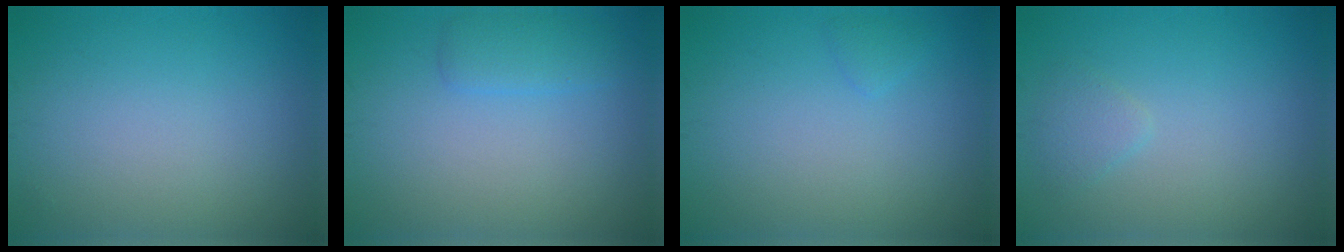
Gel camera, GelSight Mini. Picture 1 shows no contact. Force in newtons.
{"total": 1.8, "press": 1.8, "slide": 0.2}
{"total": 0.7, "press": 0.7, "slide": 0.0}
{"total": 1.2, "press": 1.2, "slide": 0.1}